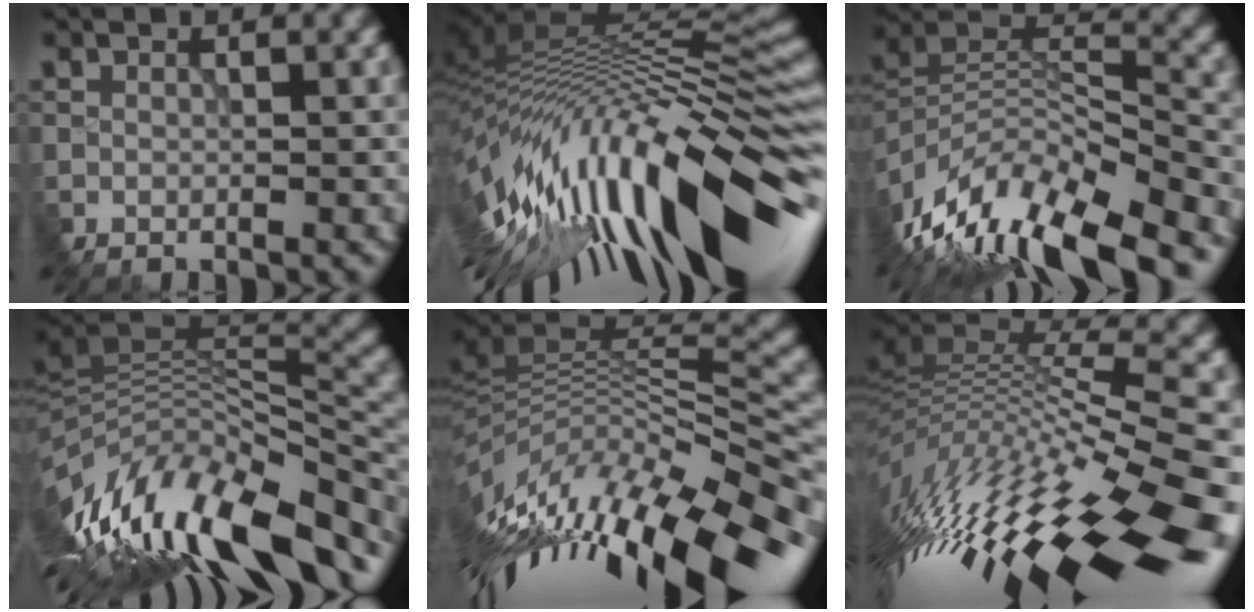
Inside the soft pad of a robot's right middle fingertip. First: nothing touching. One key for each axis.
{"total": 14.4, "fx": -1.9, "fy": 4.8, "fz": 13.4, "tx": -0.243, "ty": 0.007, "tz": -0.034}
{"total": 11.8, "fx": -7.4, "fy": 4.0, "fz": 8.3, "tx": -0.188, "ty": 0.014, "tz": -0.130}
{"total": 13.7, "fx": -4.5, "fy": 5.1, "fz": 11.9, "tx": -0.238, "ty": 0.005, "tz": -0.083}
{"total": 13.6, "fx": -5.6, "fy": 4.9, "fz": 11.4, "tx": -0.226, "ty": 0.015, "tz": -0.096}
{"total": 14.4, "fx": -3.1, "fy": 4.4, "fz": 13.4, "tx": -0.235, "ty": -0.013, "tz": -0.037}